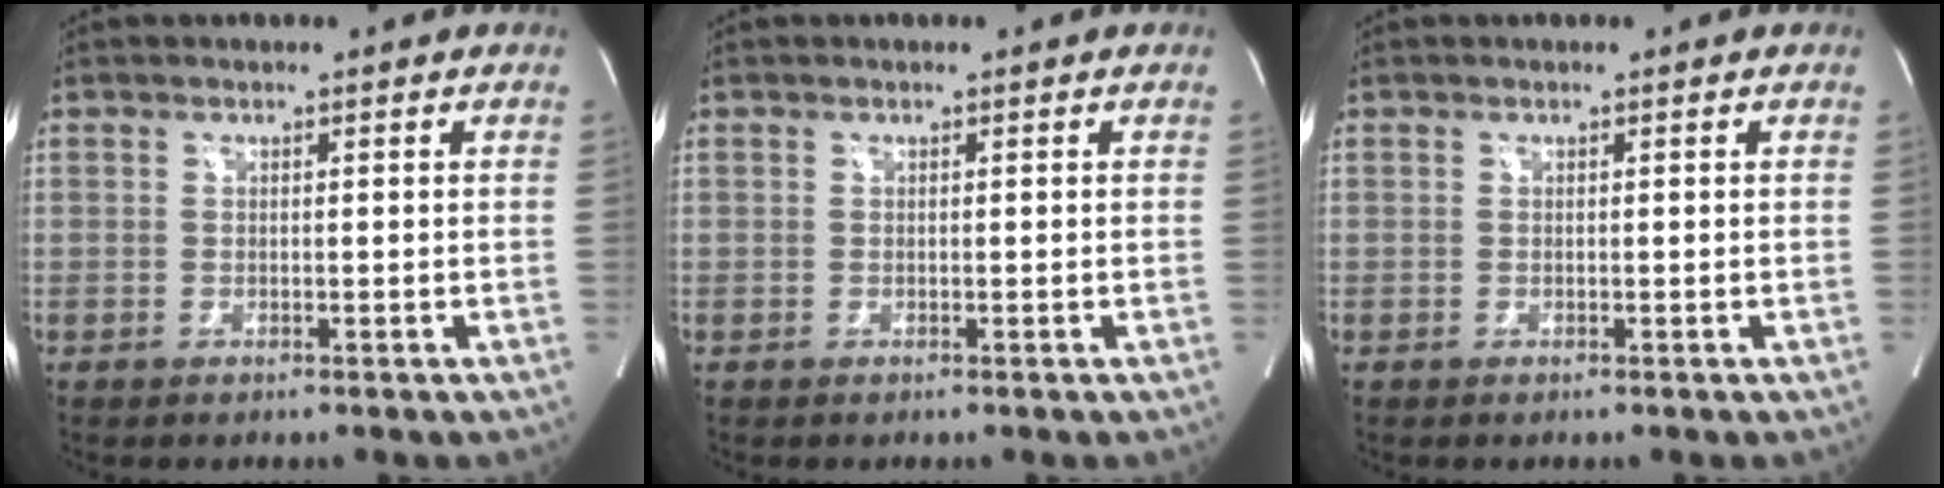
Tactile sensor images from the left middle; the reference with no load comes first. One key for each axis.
{"total": 0.0}
{"total": 0.0}